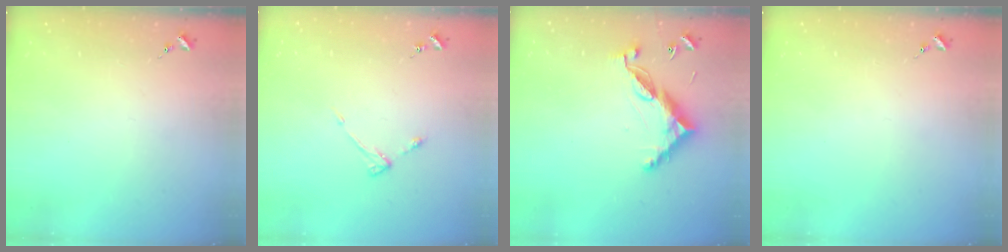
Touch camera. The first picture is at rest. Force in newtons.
{"total": 3.6, "press": 3.6, "slide": 0.5}
{"total": 10.4, "press": 10.4, "slide": 0.4}
{"total": 0.0}